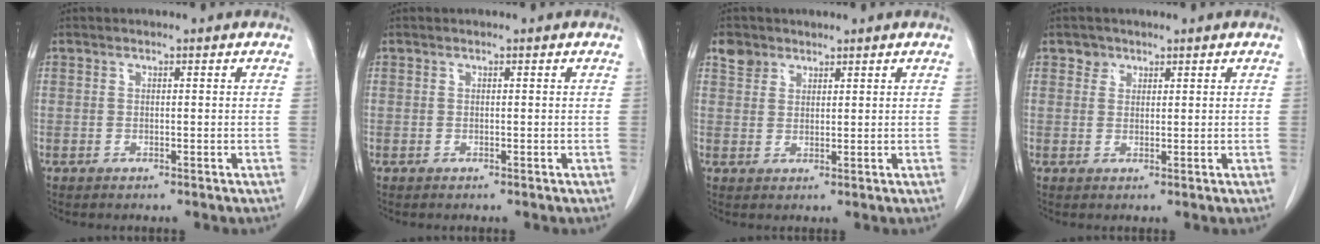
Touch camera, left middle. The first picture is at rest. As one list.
[{"total": 0.0}, {"total": 2.8, "force": [2.0, 1.9, 0.3], "torque": [-0.006, 0.010, 0.037]}, {"total": 1.5, "force": [1.0, 1.2, 0.1], "torque": [0.008, 0.000, 0.012]}]